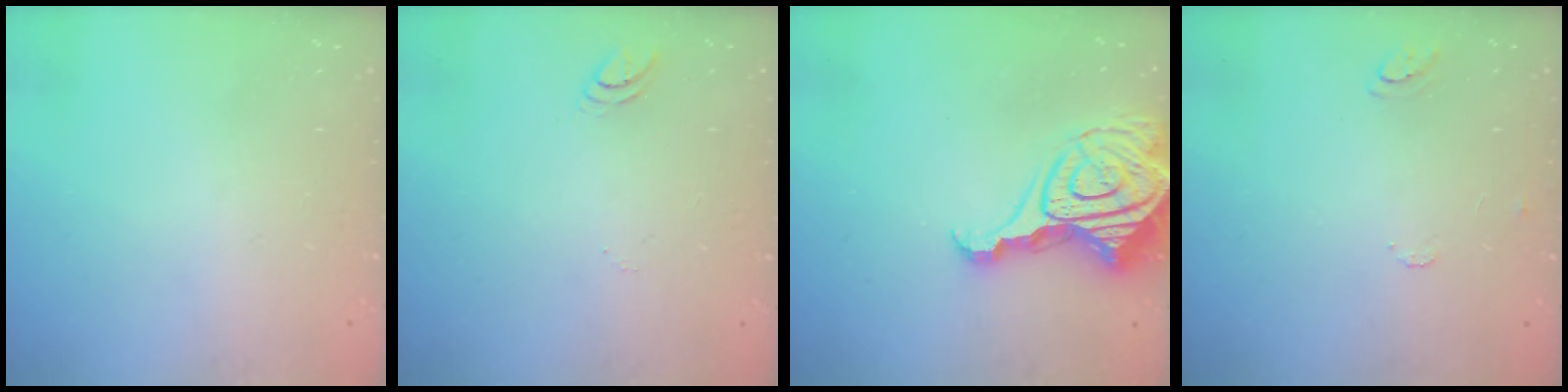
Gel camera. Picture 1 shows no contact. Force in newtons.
{"total": 3.4, "press": 3.4, "slide": 0.3}
{"total": 19.2, "press": 19.0, "slide": 2.1}
{"total": 6.3, "press": 6.3, "slide": 0.6}